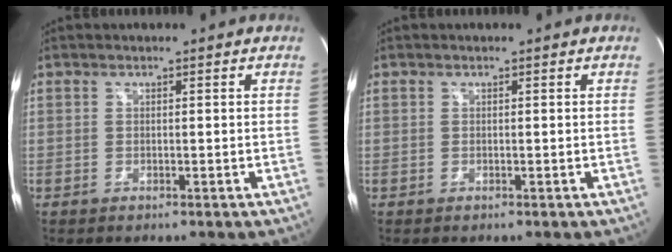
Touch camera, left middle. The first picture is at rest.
{"total": 0.0}